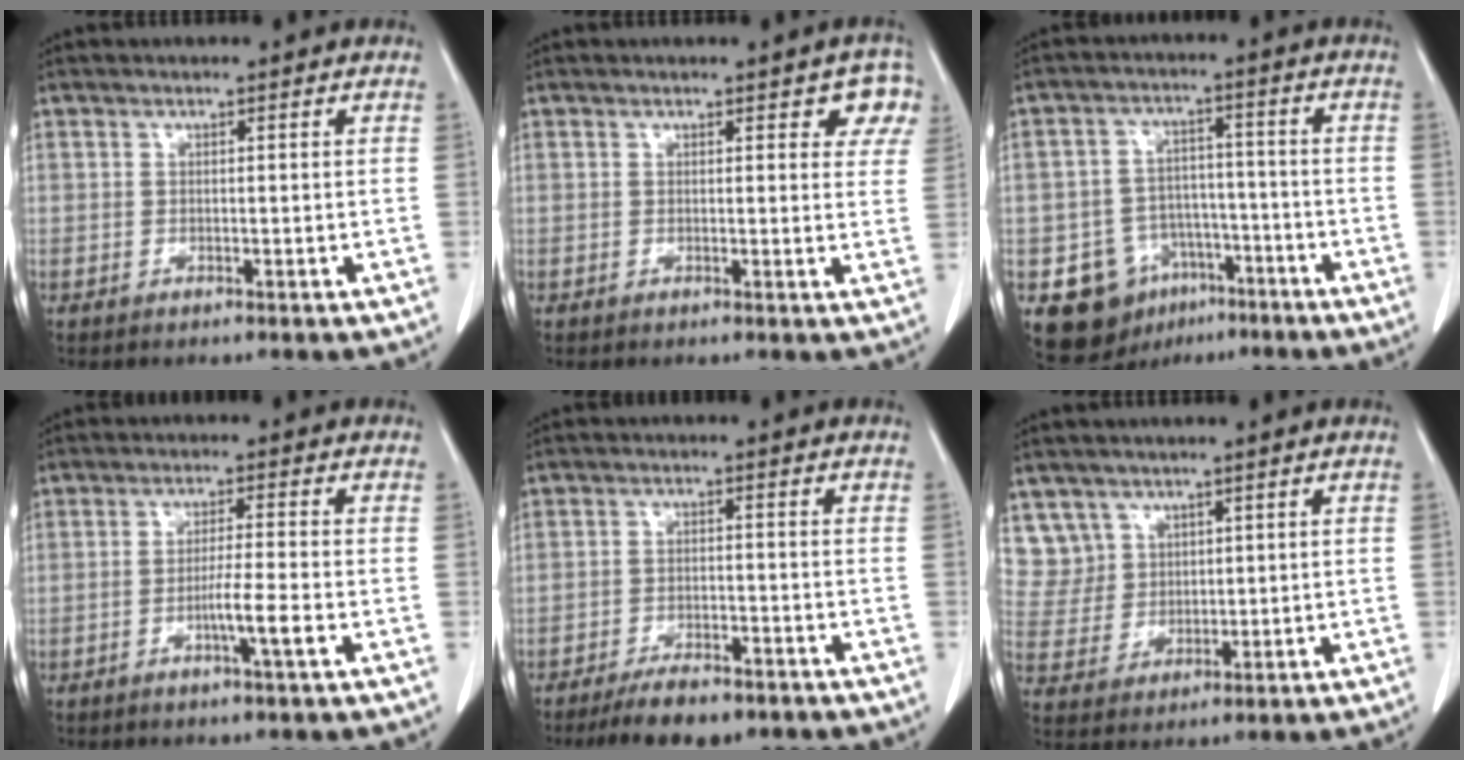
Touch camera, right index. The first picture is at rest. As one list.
[{"total": 4.6, "force": [3.0, 2.0, 2.9], "torque": [-0.012, 0.000, 0.018]}, {"total": 10.7, "force": [-5.4, 8.6, 3.3], "torque": [-0.052, 0.030, -0.074]}, {"total": 4.7, "force": [-1.8, -0.5, 4.4], "torque": [-0.074, -0.006, -0.033]}, {"total": 7.6, "force": [-5.9, 2.5, 4.1], "torque": [-0.064, -0.007, -0.093]}, {"total": 6.2, "force": [3.7, 4.9, -0.4], "torque": [0.013, 0.006, 0.084]}]